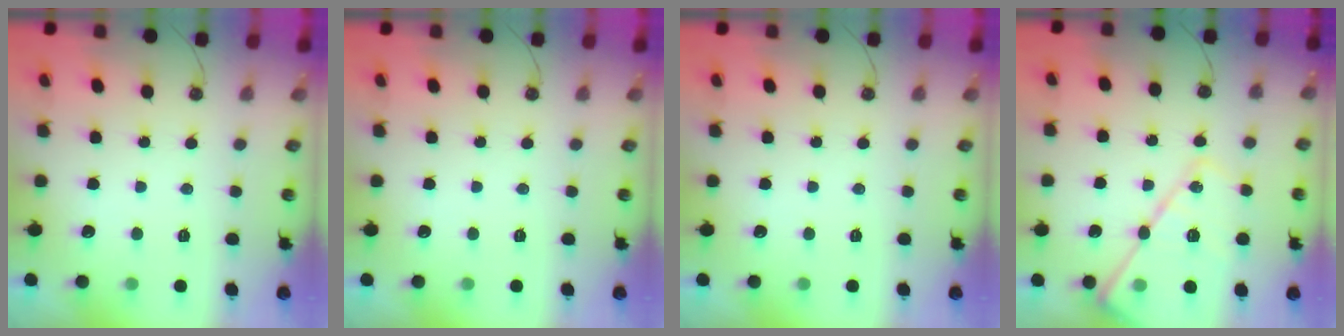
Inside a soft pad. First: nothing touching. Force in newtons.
{"total": 0.0}
{"total": 0.0}
{"total": 16.7, "press": 16.7, "slide": 1.3}